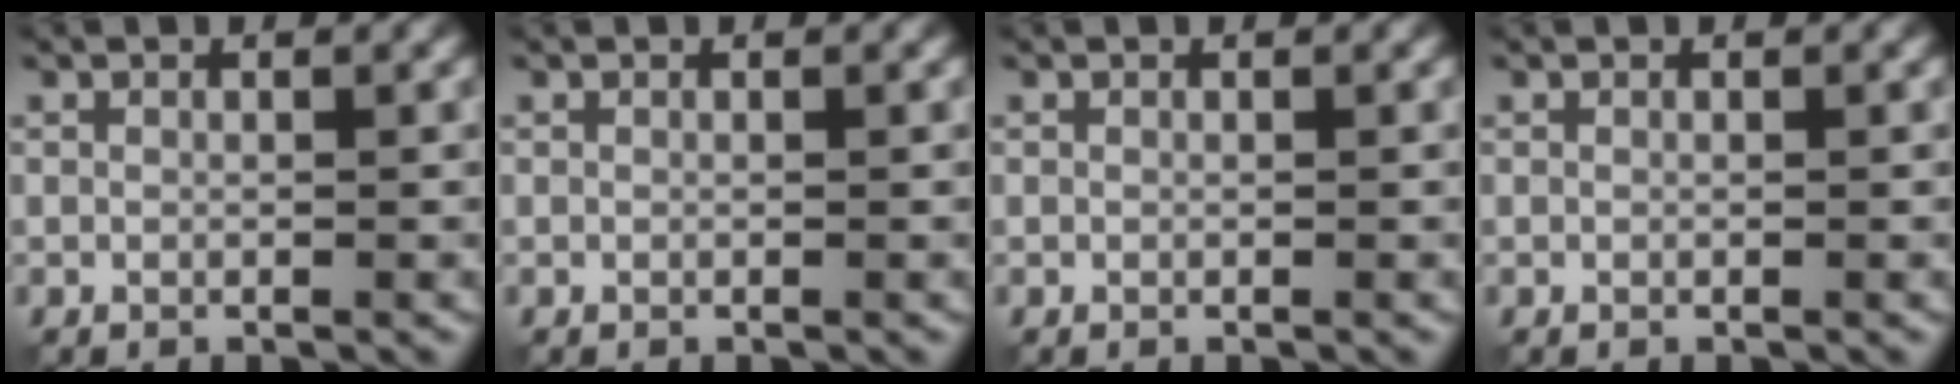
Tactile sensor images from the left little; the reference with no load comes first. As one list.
[{"total": 0.0}, {"total": 0.0}, {"total": 0.0}]